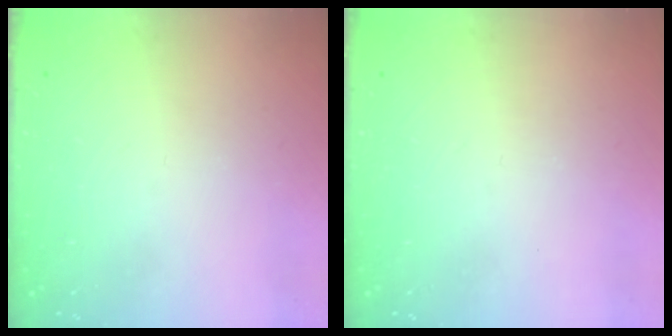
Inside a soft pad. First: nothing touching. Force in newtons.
{"total": 0.0}